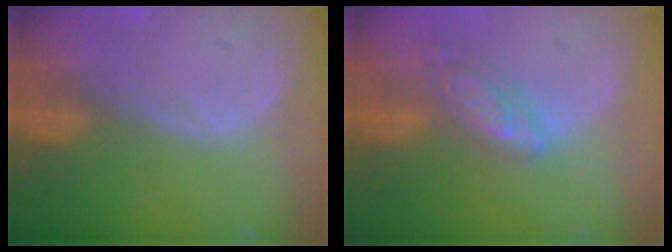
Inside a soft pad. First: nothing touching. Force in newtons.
{"total": 6.2, "press": 5.5, "slide": 2.9}